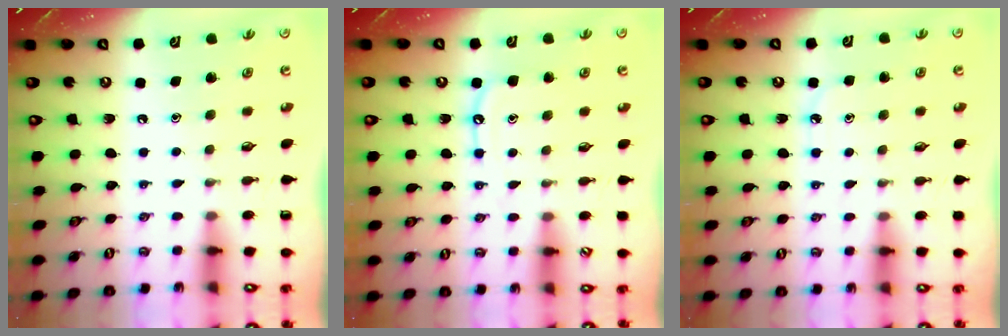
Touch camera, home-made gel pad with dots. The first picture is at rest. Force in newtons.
{"total": 7.0, "press": 7.0, "slide": 0.7}
{"total": 4.3, "press": 4.3, "slide": 0.3}